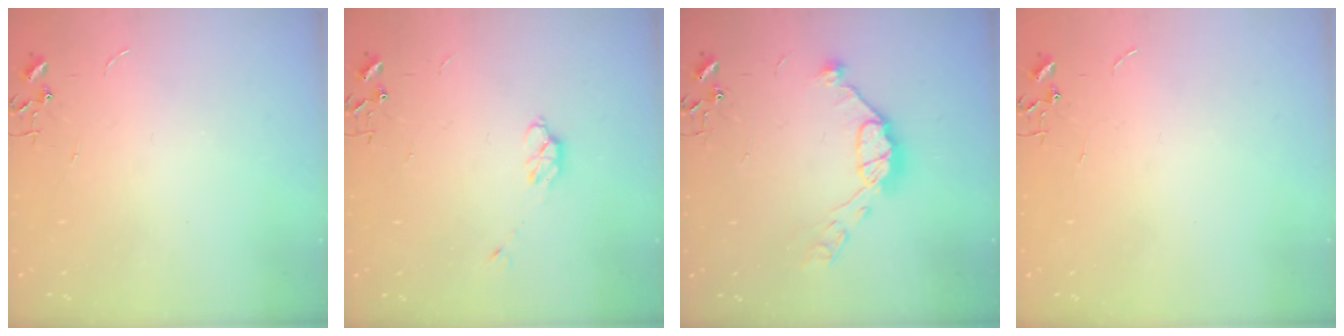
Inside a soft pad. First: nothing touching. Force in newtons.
{"total": 5.1, "press": 5.0, "slide": 1.0}
{"total": 11.7, "press": 11.7, "slide": 1.1}
{"total": 0.0}